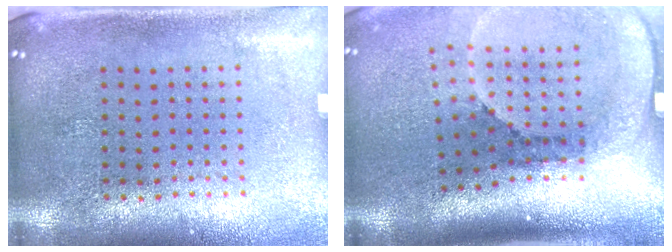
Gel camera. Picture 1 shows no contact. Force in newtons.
{"total": 2.6, "press": 1.7, "slide": 1.9}